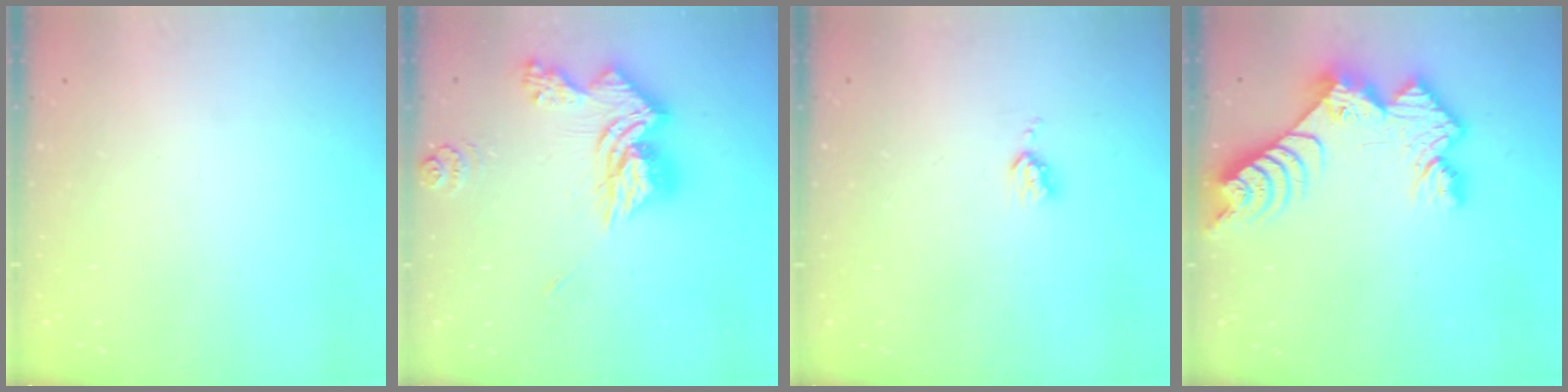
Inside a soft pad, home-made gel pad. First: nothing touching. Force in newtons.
{"total": 15.9, "press": 15.9, "slide": 1.6}
{"total": 3.1, "press": 3.1, "slide": 0.5}
{"total": 12.7, "press": 12.7, "slide": 1.1}